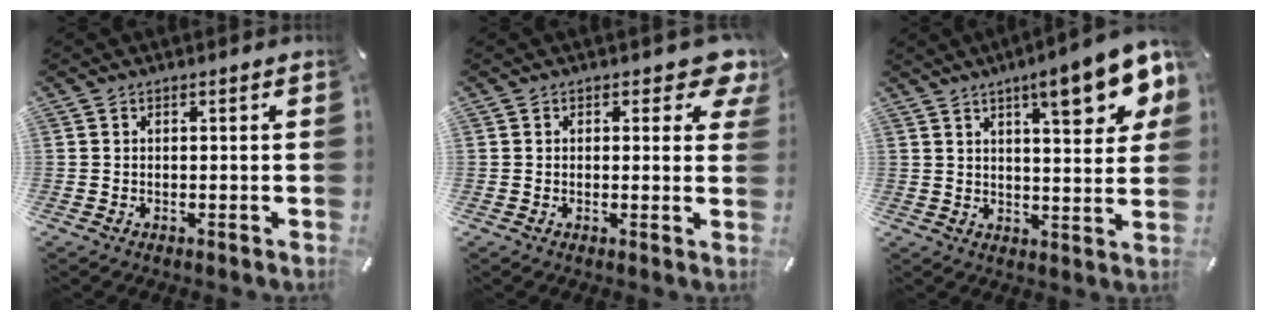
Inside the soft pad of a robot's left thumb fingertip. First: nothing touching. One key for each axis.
{"total": 5.7, "fx": 3.2, "fy": 3.0, "fz": 3.6, "tx": -0.031, "ty": -0.014, "tz": 0.048}
{"total": 14.5, "fx": 8.1, "fy": 4.2, "fz": 11.3, "tx": -0.148, "ty": -0.039, "tz": 0.123}